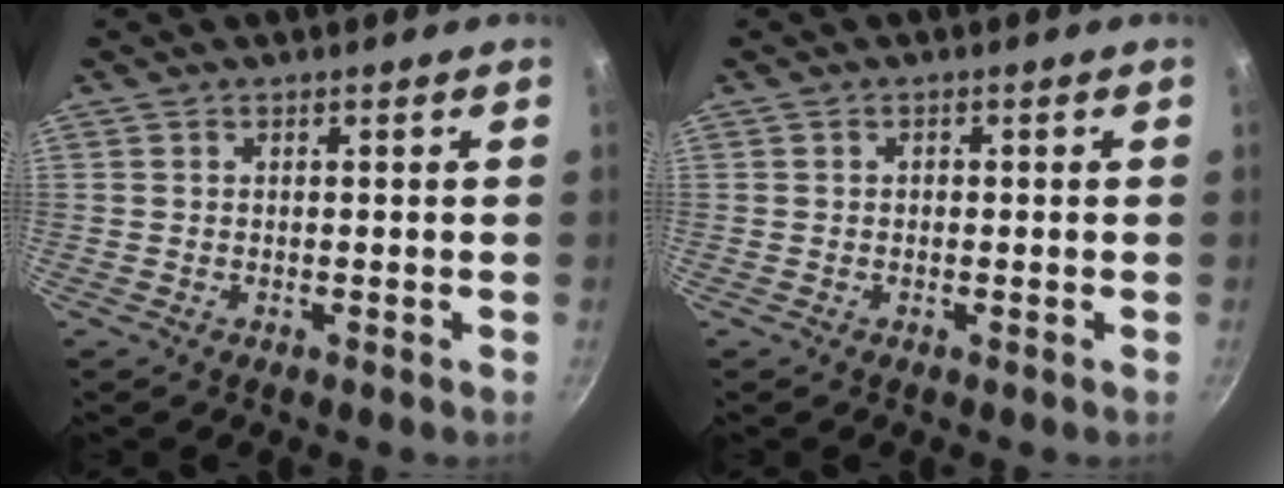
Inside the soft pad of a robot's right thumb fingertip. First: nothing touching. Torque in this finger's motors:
{"motor_torque": [-0.41, 0.18, -0.07, 0.14, -0.02]}